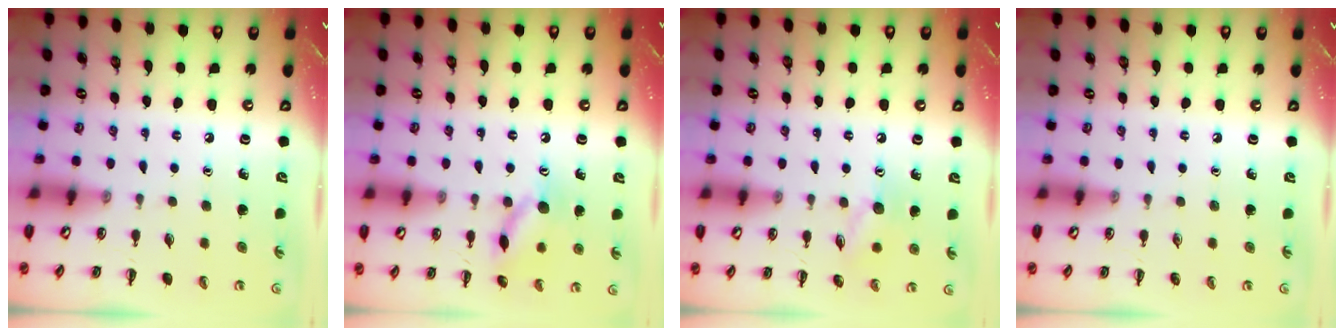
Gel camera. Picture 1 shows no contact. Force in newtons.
{"total": 11.6, "press": 11.6, "slide": 0.8}
{"total": 8.6, "press": 8.5, "slide": 1.2}
{"total": 0.0}